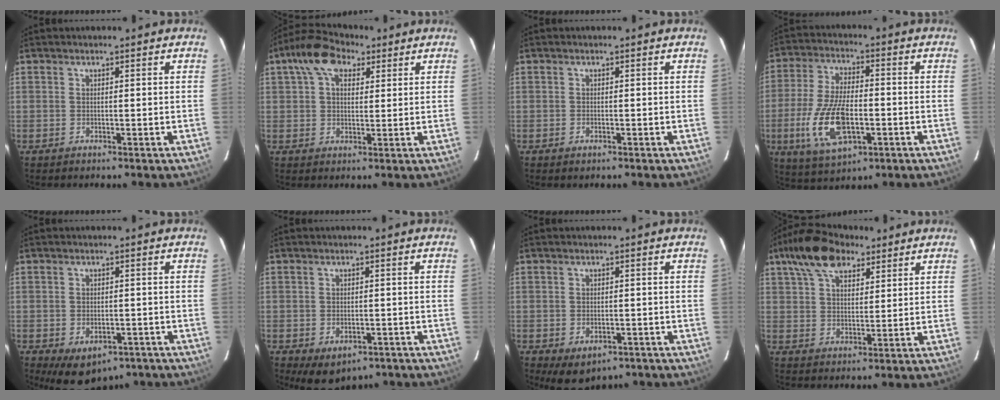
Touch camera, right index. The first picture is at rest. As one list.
[{"total": 9.1, "force": [4.3, 5.5, 5.8], "torque": [-0.109, 0.035, 0.068]}, {"total": 0.8, "force": [-0.5, 0.5, 0.4], "torque": [-0.006, -0.002, -0.009]}, {"total": 14.5, "force": [-3.9, 6.3, 12.4], "torque": [-0.262, -0.010, -0.068]}, {"total": 8.9, "force": [-5.2, 5.4, 4.8], "torque": [-0.089, -0.012, -0.056]}, {"total": 6.5, "force": [-3.6, 4.1, 3.5], "torque": [-0.065, -0.013, -0.035]}, {"total": 5.9, "force": [-3.1, 3.8, 3.2], "torque": [-0.061, -0.014, -0.031]}, {"total": 12.3, "force": [7.4, 6.2, 7.6], "torque": [-0.145, 0.041, 0.125]}]